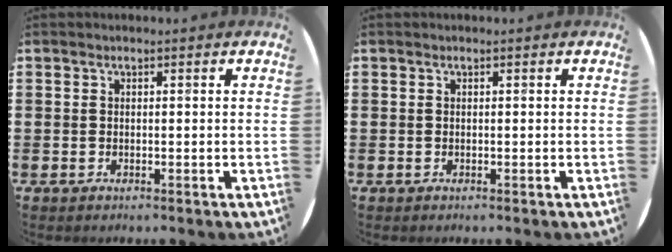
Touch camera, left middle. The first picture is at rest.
{"total": 0.0}